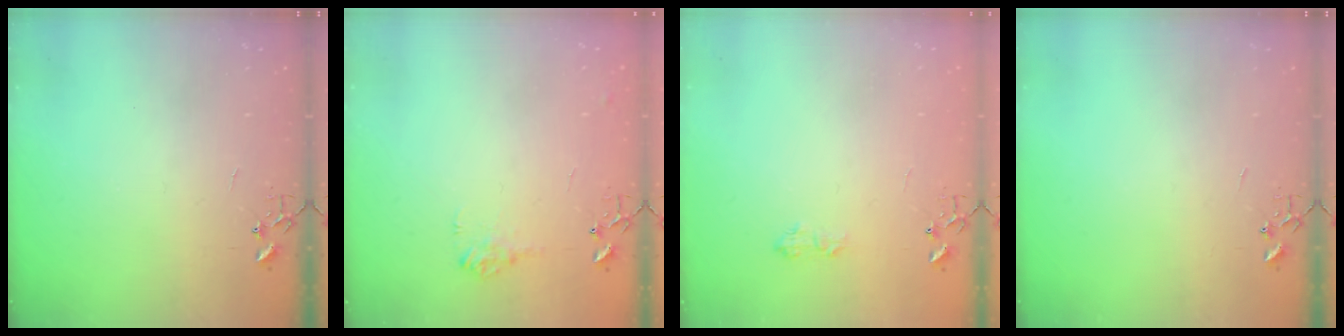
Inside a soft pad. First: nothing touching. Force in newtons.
{"total": 8.1, "press": 8.1, "slide": 0.3}
{"total": 5.9, "press": 5.9, "slide": 0.8}
{"total": 0.0}